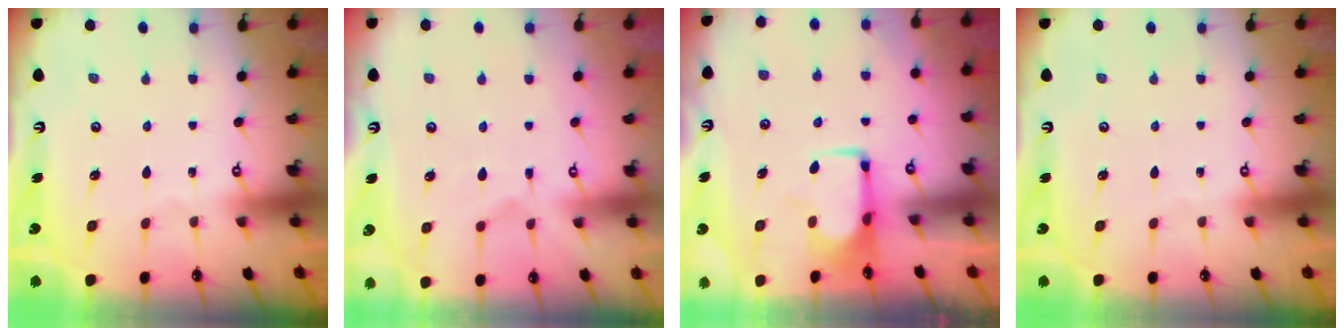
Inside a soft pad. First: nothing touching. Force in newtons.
{"total": 2.0, "press": 1.5, "slide": 1.3}
{"total": 1.8, "press": 1.7, "slide": 0.4}
{"total": 0.0}